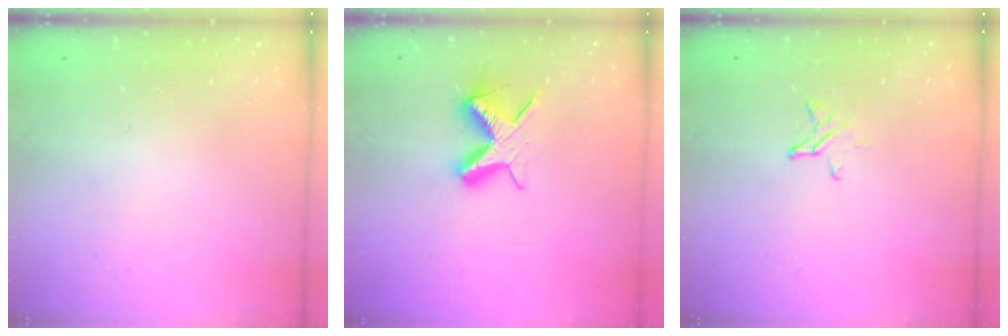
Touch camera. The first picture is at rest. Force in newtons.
{"total": 10.2, "press": 10.2, "slide": 0.4}
{"total": 4.4, "press": 4.3, "slide": 0.4}